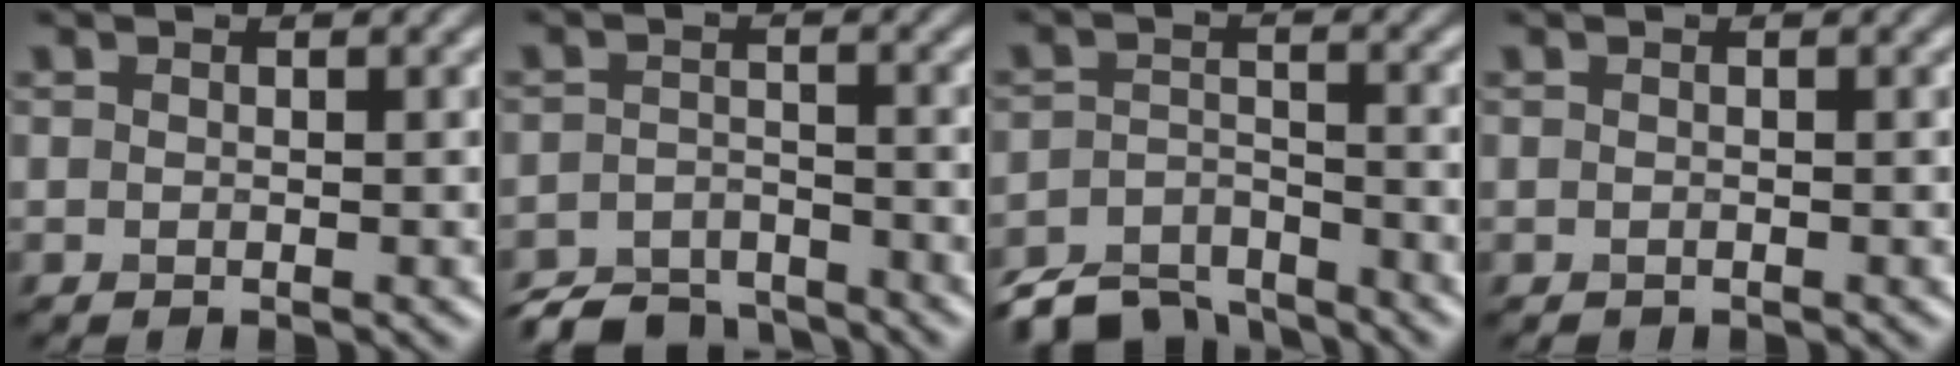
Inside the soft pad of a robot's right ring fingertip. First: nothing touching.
{"total": 5.3, "force": [-4.9, 1.6, 1.3], "torque": [-0.019, -0.009, -0.092]}
{"total": 6.1, "force": [-5.5, 2.0, 1.8], "torque": [-0.031, -0.014, -0.104]}
{"total": 0.0}